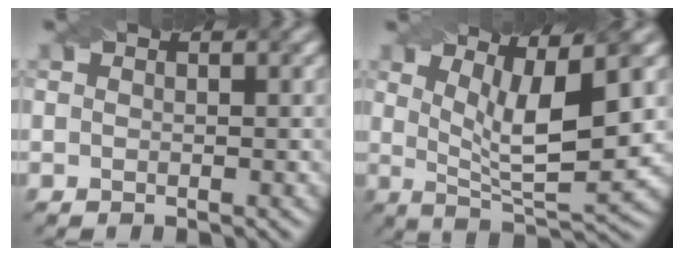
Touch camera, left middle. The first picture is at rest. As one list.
[{"total": 7.2, "force": [2.2, 1.8, 6.6], "torque": [-0.115, -0.007, 0.041]}]